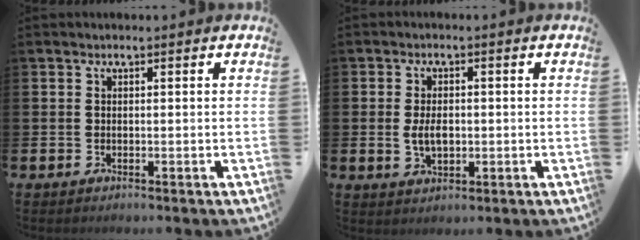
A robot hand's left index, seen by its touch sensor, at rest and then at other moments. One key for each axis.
{"total": 3.4, "fx": 0.0, "fy": 2.1, "fz": 2.7, "tx": -0.042, "ty": 0.003, "tz": -0.004}